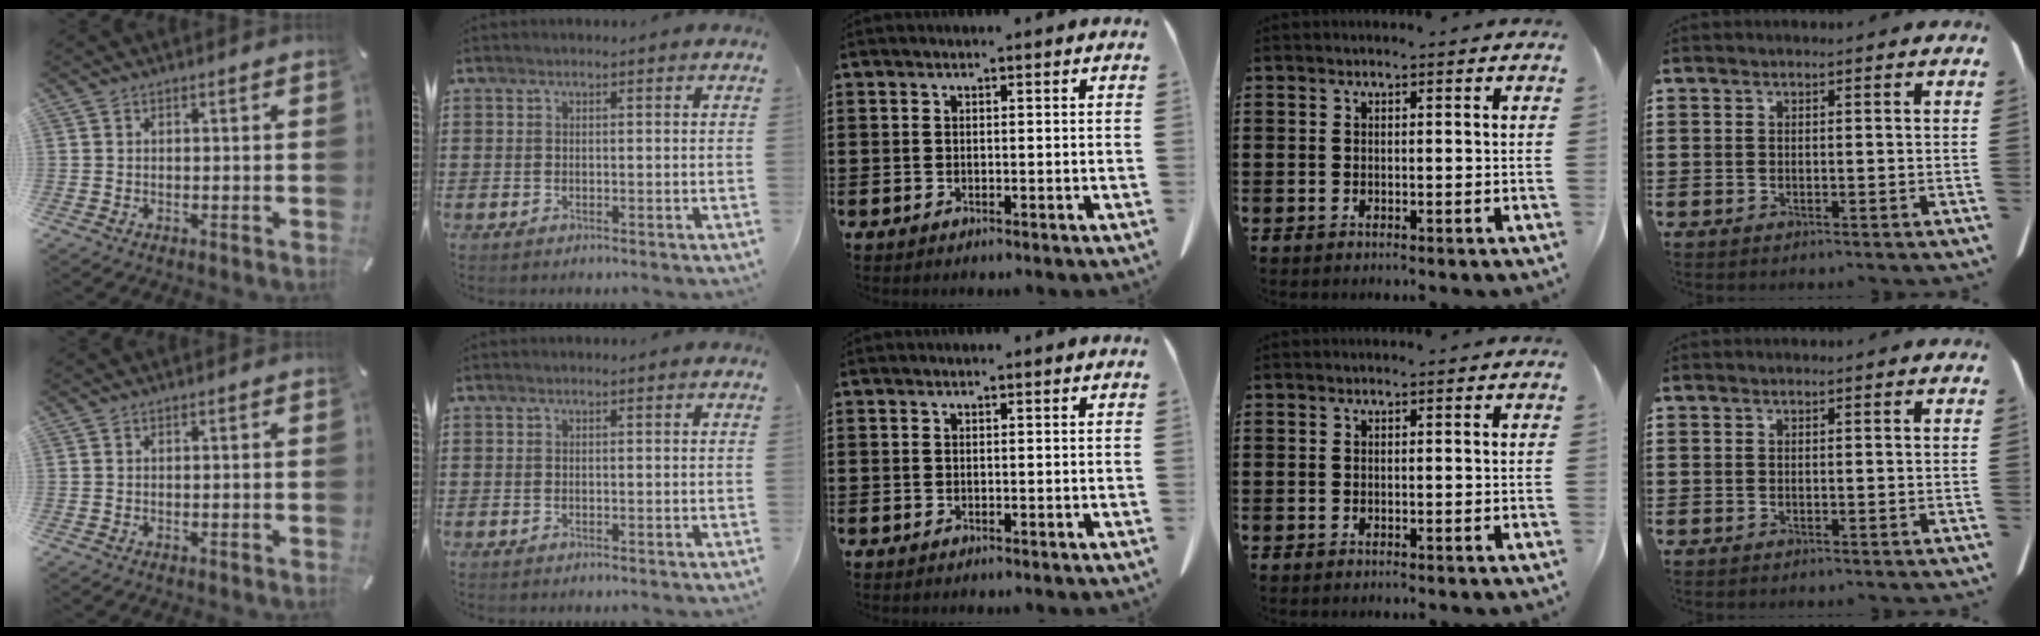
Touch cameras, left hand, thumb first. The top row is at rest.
{}